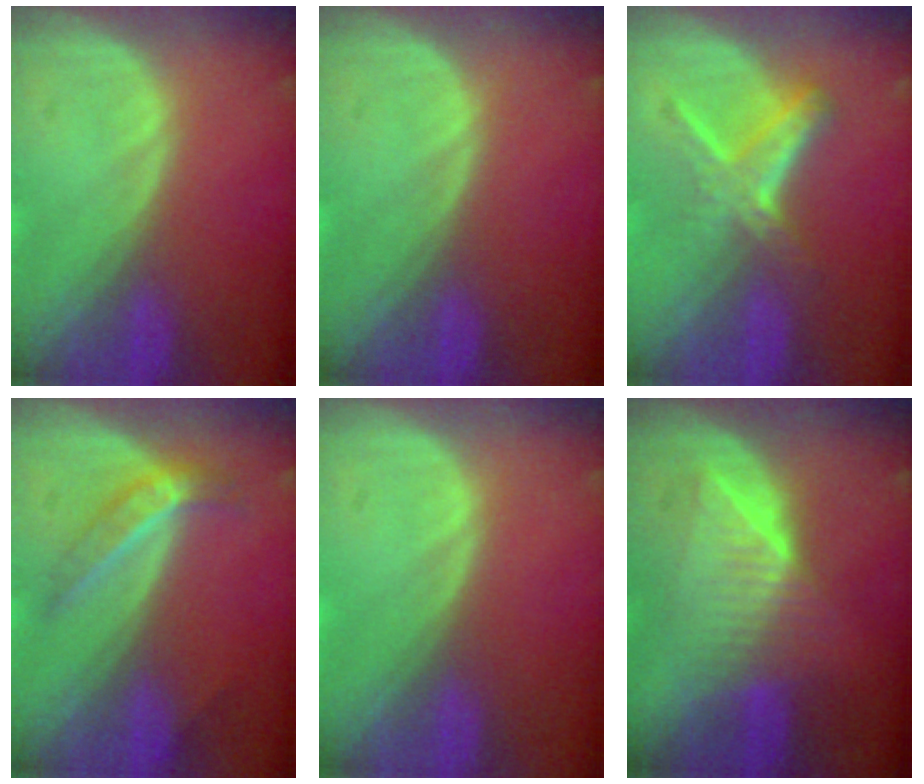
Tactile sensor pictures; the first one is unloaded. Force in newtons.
{"total": 0.0}
{"total": 6.2, "press": 5.3, "slide": 3.2}
{"total": 4.5, "press": 3.9, "slide": 2.1}
{"total": 0.7, "press": 0.0, "slide": 0.7}
{"total": 6.4, "press": 6.3, "slide": 1.0}